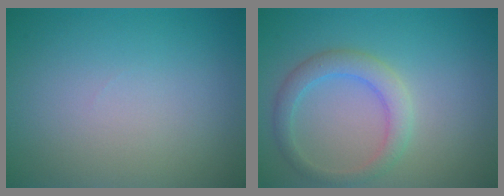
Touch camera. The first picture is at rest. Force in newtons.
{"total": 2.9, "press": 2.9, "slide": 0.1}